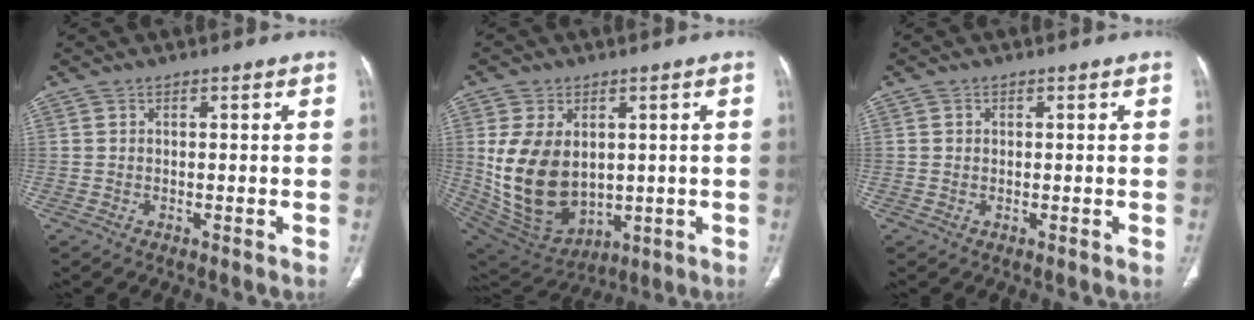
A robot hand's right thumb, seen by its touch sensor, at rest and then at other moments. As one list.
[{"total": 16.7, "force": [1.1, 11.7, 11.8], "torque": [-0.206, -0.013, 0.056]}, {"total": 1.0, "force": [0.2, 0.9, 0.3], "torque": [0.000, 0.002, 0.003]}]